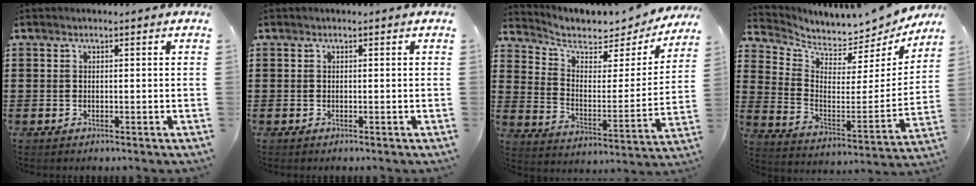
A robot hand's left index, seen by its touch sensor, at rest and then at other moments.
{"total": 0.0}
{"total": 5.4, "force": [4.5, 2.2, 2.0], "torque": [-0.059, -0.034, 0.073]}
{"total": 5.0, "force": [4.9, 0.8, 0.5], "torque": [-0.045, -0.057, 0.084]}